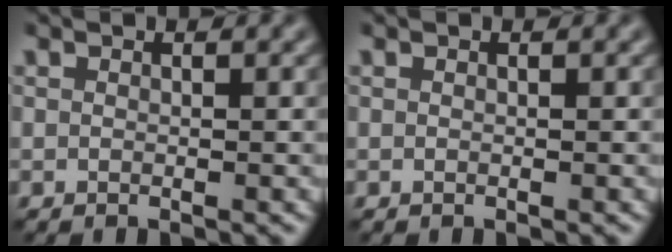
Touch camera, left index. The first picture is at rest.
{"total": 0.0}